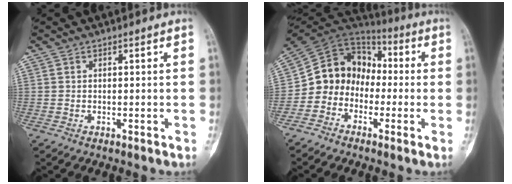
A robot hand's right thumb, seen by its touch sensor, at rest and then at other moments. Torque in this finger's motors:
{"motor_torque": [0.12, 0.15, 0.29, -0.22, 0.05]}